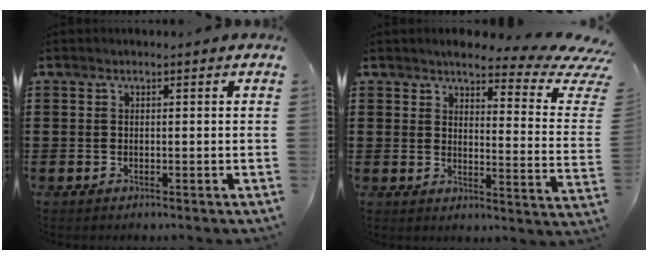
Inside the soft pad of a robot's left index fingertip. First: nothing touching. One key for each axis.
{"total": 5.3, "fx": 4.3, "fy": 0.9, "fz": 3.1, "tx": -0.055, "ty": -0.032, "tz": 0.065}